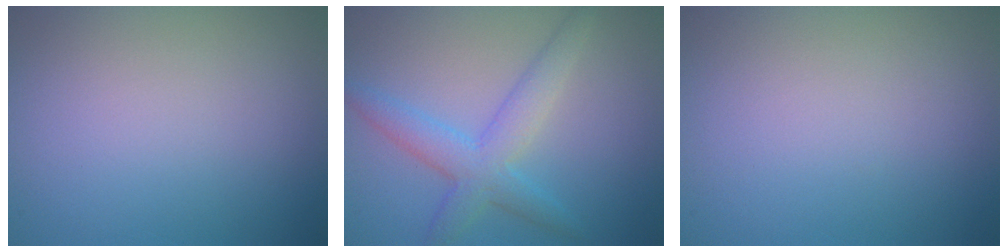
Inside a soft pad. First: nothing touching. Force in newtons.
{"total": 3.9, "press": 3.9, "slide": 0.2}
{"total": 0.0}